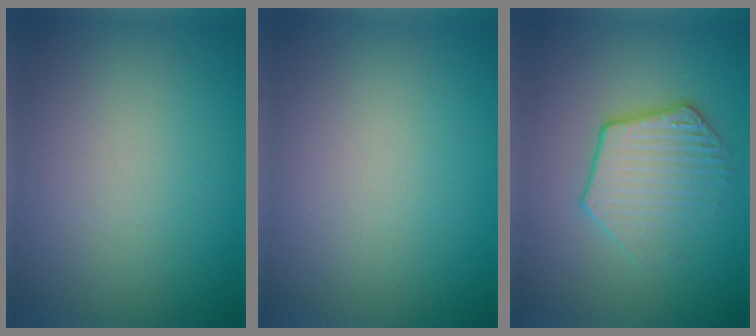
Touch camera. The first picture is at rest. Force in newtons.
{"total": 0.0}
{"total": 3.4, "press": 3.1, "slide": 1.4}